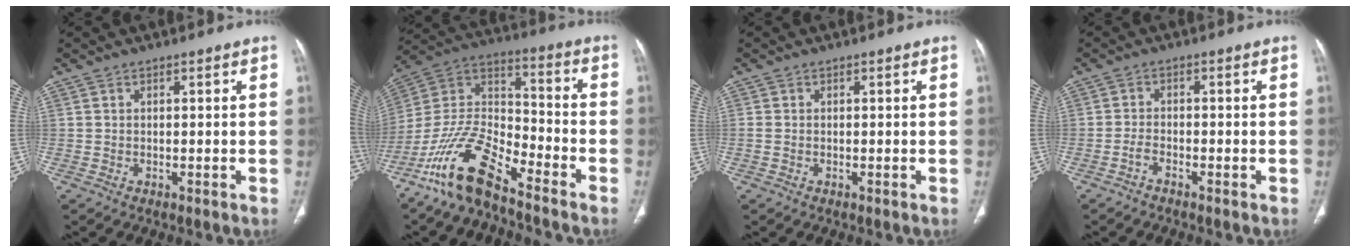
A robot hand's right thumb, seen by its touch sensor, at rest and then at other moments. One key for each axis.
{"total": 15.1, "fx": -11.2, "fy": 5.1, "fz": 8.8, "tx": -0.163, "ty": 0.078, "tz": -0.218}
{"total": 0.8, "fx": -0.1, "fy": 0.6, "fz": 0.6, "tx": -0.020, "ty": -0.002, "tz": -0.001}
{"total": 1.7, "fx": -1.4, "fy": 0.6, "fz": 0.9, "tx": -0.023, "ty": 0.011, "tz": -0.028}